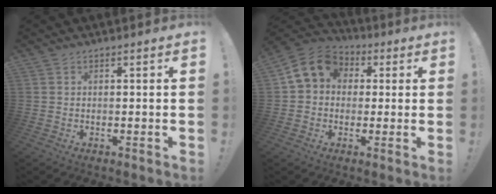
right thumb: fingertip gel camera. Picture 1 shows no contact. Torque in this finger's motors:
{"motor_torque": [1.39, 1.33, 0.42, -0.38, 0.03]}